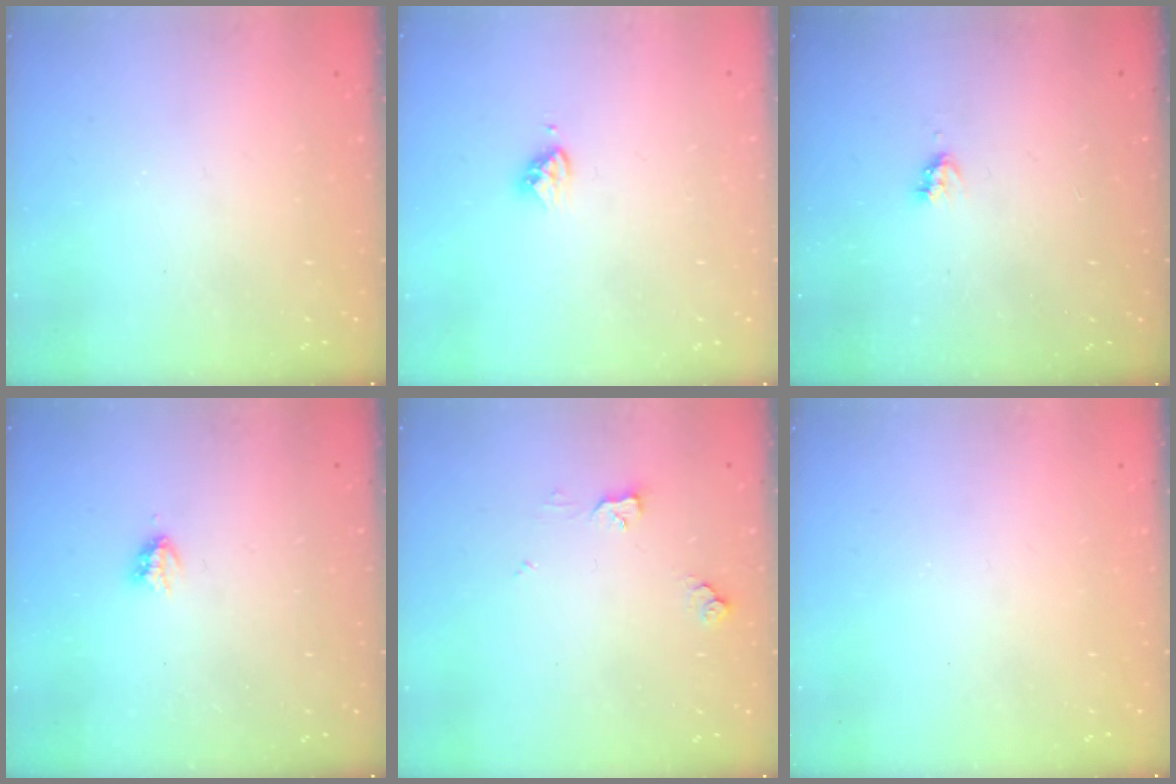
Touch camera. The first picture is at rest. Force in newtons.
{"total": 3.6, "press": 3.5, "slide": 0.7}
{"total": 2.6, "press": 2.6, "slide": 0.4}
{"total": 2.9, "press": 2.9, "slide": 0.5}
{"total": 5.7, "press": 5.6, "slide": 0.9}
{"total": 0.0}